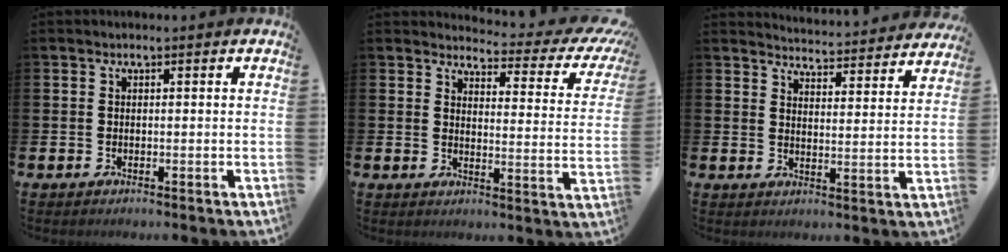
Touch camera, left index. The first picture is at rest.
{"total": 3.3, "force": [3.0, 1.0, 1.2], "torque": [-0.025, -0.036, 0.039]}
{"total": 4.5, "force": [4.5, 0.3, 0.1], "torque": [-0.013, -0.042, 0.077]}